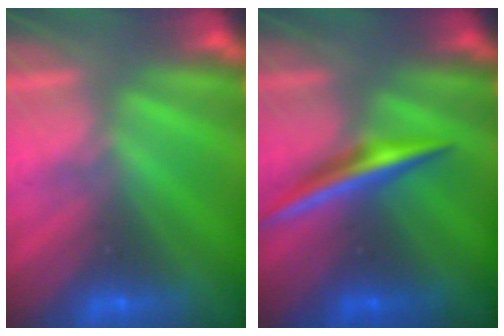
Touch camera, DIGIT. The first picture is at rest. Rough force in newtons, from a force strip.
{"total": 1.9}